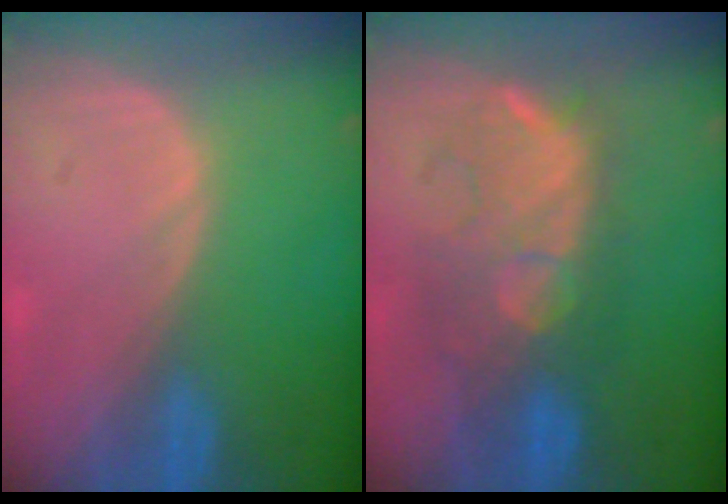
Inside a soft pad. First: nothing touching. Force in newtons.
{"total": 9.0, "press": 9.0, "slide": 1.2}